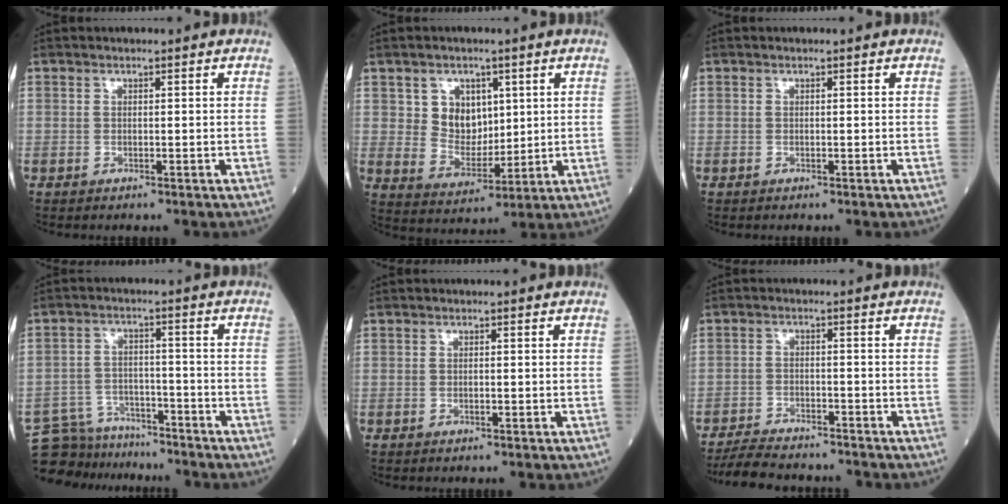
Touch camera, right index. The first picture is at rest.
{"total": 6.8, "force": [2.5, 5.1, 3.8], "torque": [-0.065, 0.006, 0.053]}
{"total": 0.0}
{"total": 10.0, "force": [-9.3, 3.7, 0.1], "torque": [-0.008, 0.024, -0.152]}
{"total": 0.5, "force": [-0.2, 0.1, 0.4], "torque": [-0.012, -0.001, -0.002]}
{"total": 8.7, "force": [-8.1, 1.4, 2.8], "torque": [-0.045, -0.012, -0.130]}